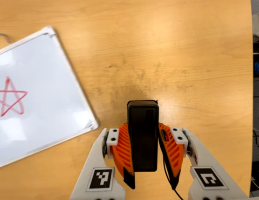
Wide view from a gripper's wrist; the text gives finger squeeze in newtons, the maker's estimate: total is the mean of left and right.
{"total": 4.7, "left": 3.5, "right": 5.9}